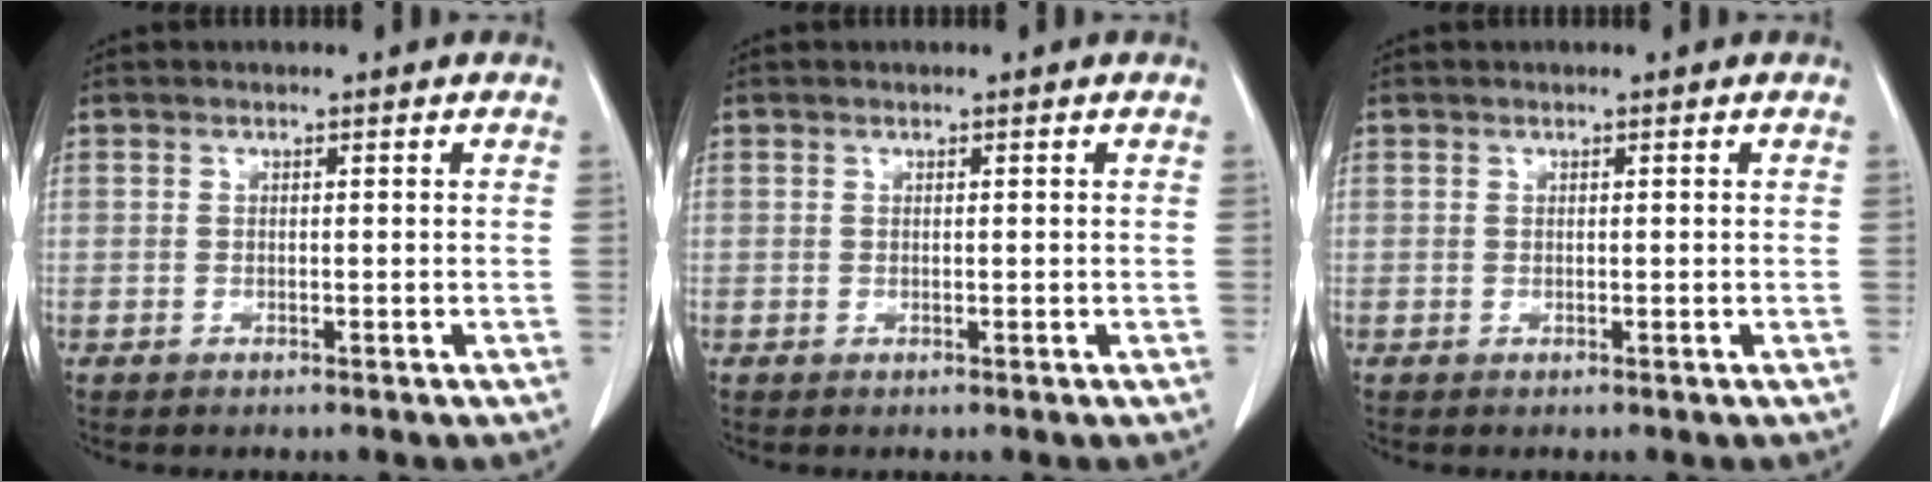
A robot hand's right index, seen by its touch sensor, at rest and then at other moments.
{"total": 0.0}
{"total": 0.0}